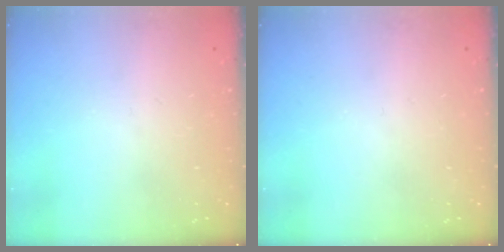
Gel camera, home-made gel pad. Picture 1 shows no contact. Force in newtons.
{"total": 0.0}